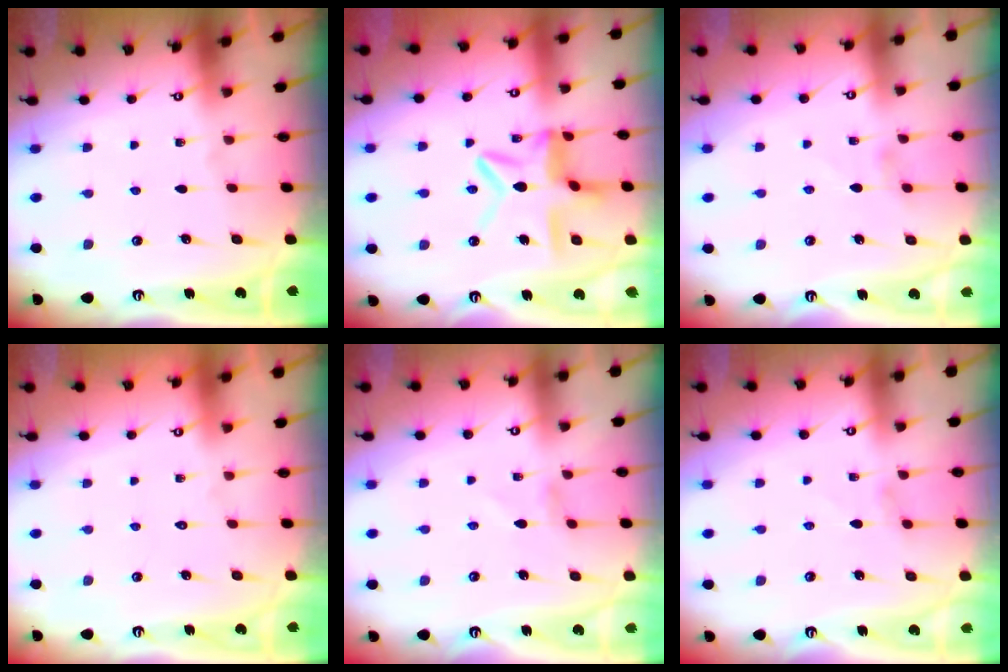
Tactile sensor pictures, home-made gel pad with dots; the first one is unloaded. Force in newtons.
{"total": 11.1, "press": 11.0, "slide": 1.1}
{"total": 0.7, "press": 0.6, "slide": 0.3}
{"total": 1.6, "press": 1.6, "slide": 0.1}
{"total": 1.5, "press": 1.4, "slide": 0.3}
{"total": 1.4, "press": 1.4, "slide": 0.3}